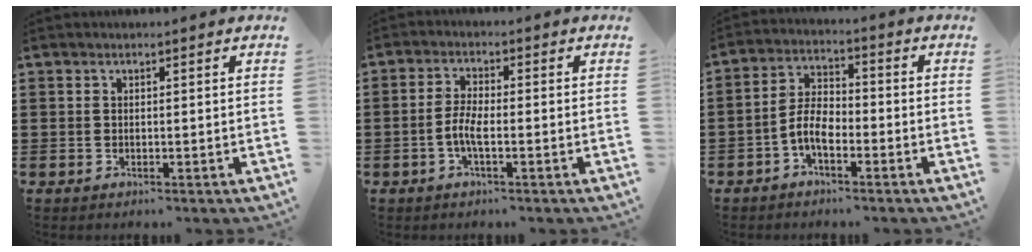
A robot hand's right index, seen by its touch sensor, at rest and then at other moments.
{"total": 3.6, "force": [-1.3, 1.0, 3.2], "torque": [-0.077, -0.003, -0.030]}
{"total": 5.4, "force": [-2.5, 2.6, 4.0], "torque": [-0.097, 0.004, -0.055]}